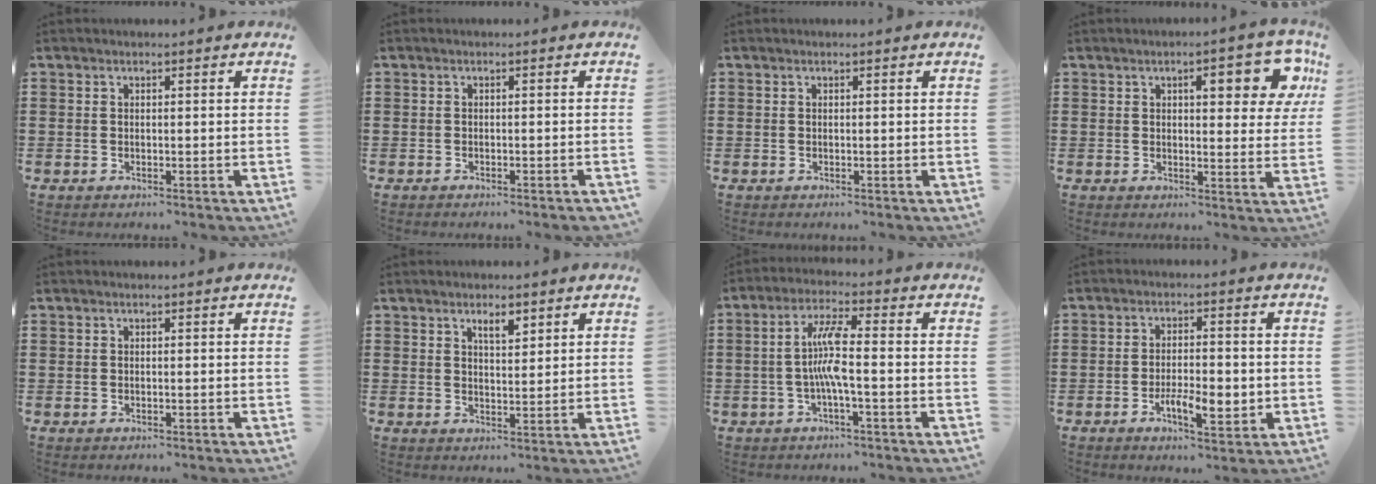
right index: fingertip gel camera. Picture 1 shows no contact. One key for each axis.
{"total": 0.7, "fx": -0.7, "fy": 0.0, "fz": 0.3, "tx": -0.007, "ty": -0.003, "tz": -0.013}
{"total": 0.0}
{"total": 7.8, "fx": 3.4, "fy": 2.6, "fz": 6.6, "tx": -0.086, "ty": -0.004, "tz": 0.048}
{"total": 0.0}
{"total": 2.8, "fx": 1.9, "fy": 0.9, "fz": 1.8, "tx": -0.023, "ty": -0.002, "tz": 0.029}
{"total": 6.9, "fx": -1.0, "fy": 1.0, "fz": 6.7, "tx": -0.142, "ty": -0.004, "tz": -0.029}
{"total": 6.0, "fx": -1.9, "fy": 2.1, "fz": 5.3, "tx": -0.091, "ty": 0.006, "tz": -0.032}